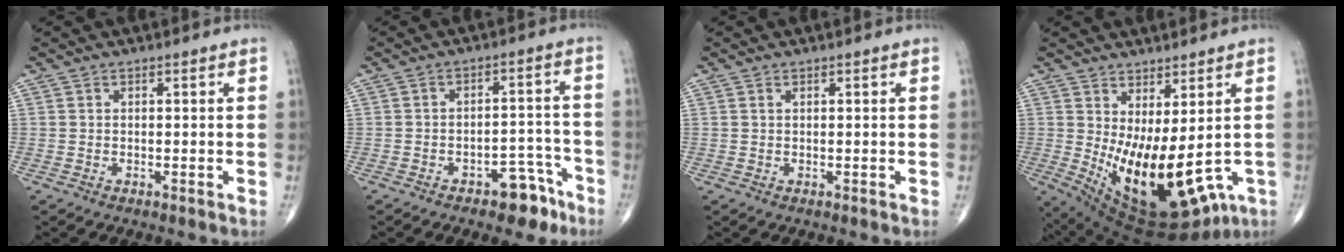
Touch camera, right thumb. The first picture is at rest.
{"total": 7.6, "force": [-4.9, 3.8, 4.3], "torque": [-0.030, 0.048, -0.065]}
{"total": 0.0}
{"total": 18.4, "force": [-2.1, 8.1, 16.4], "torque": [-0.263, -0.030, 0.000]}